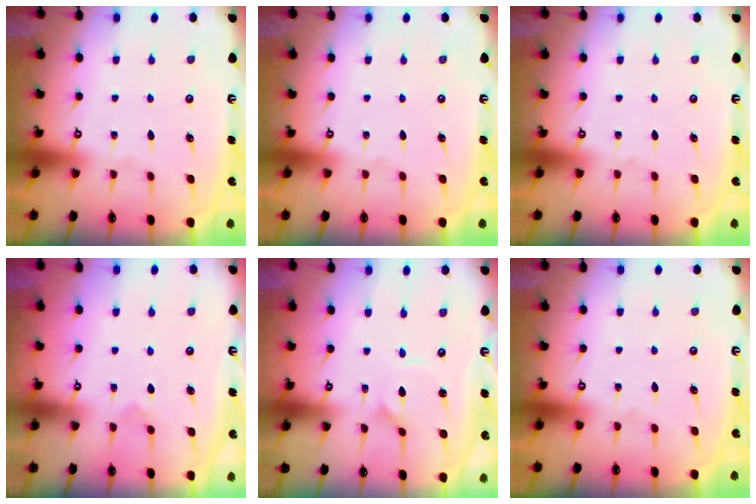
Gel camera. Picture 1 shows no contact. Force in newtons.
{"total": 0.0}
{"total": 0.0}
{"total": 5.0, "press": 5.0, "slide": 0.3}
{"total": 1.3, "press": 1.3, "slide": 0.1}
{"total": 0.0}